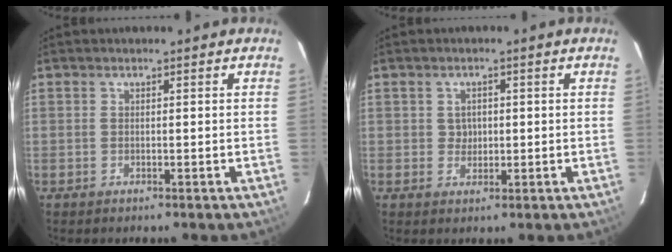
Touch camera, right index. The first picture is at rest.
{"total": 2.4, "force": [0.2, 2.3, 0.5], "torque": [-0.005, 0.007, 0.003]}